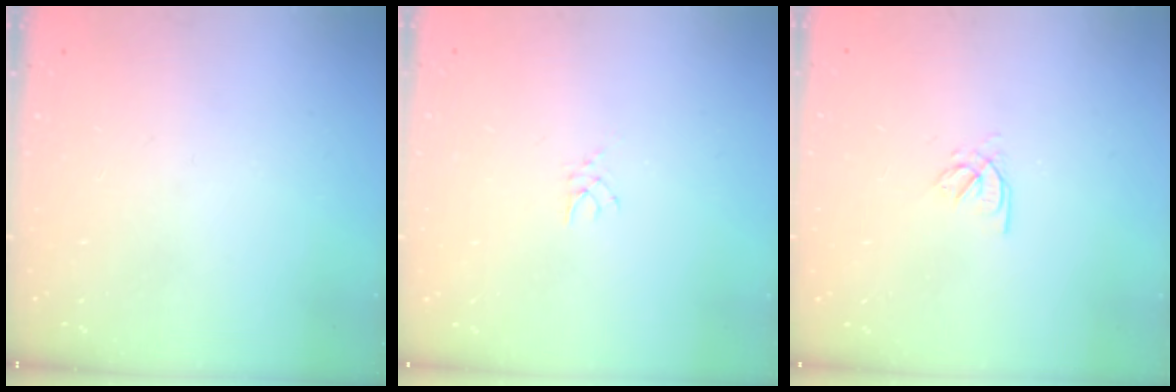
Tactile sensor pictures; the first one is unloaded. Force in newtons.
{"total": 2.1, "press": 2.1, "slide": 0.3}
{"total": 2.2, "press": 2.2, "slide": 0.4}